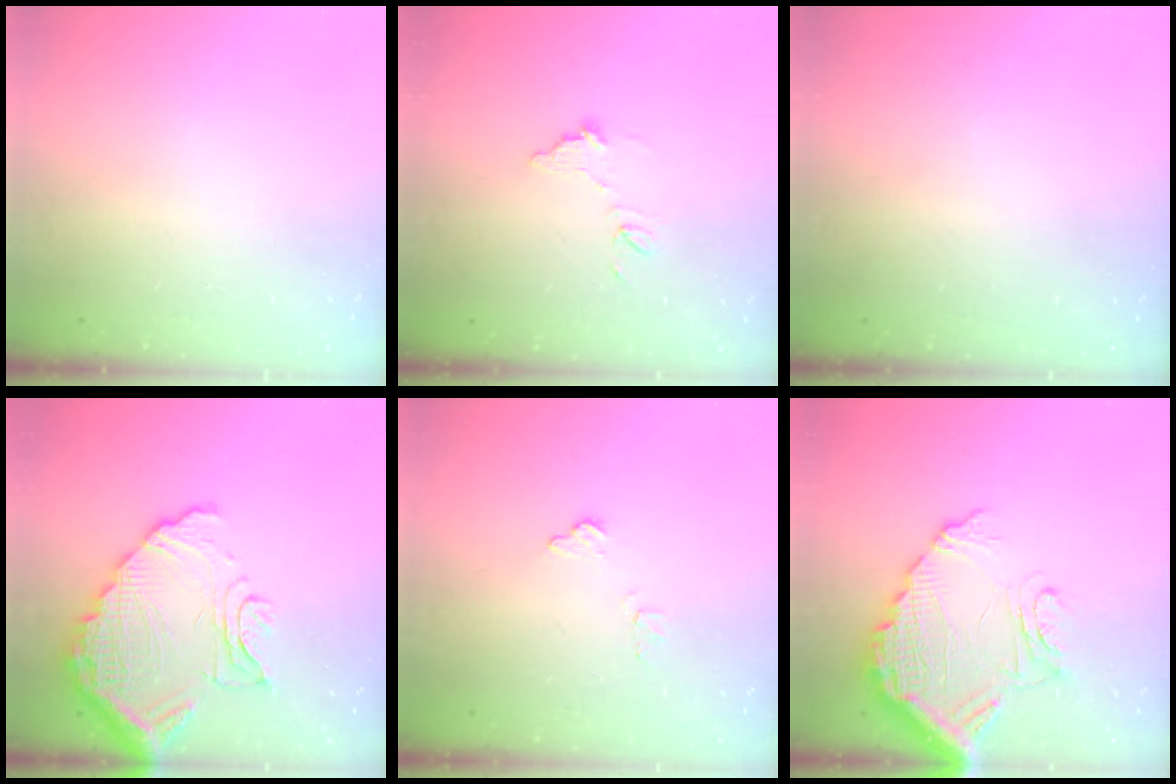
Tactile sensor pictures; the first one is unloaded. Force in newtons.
{"total": 7.7, "press": 7.7, "slide": 0.2}
{"total": 3.0, "press": 3.0, "slide": 0.1}
{"total": 15.5, "press": 15.4, "slide": 1.2}
{"total": 6.9, "press": 6.9, "slide": 0.6}
{"total": 14.9, "press": 14.9, "slide": 1.4}